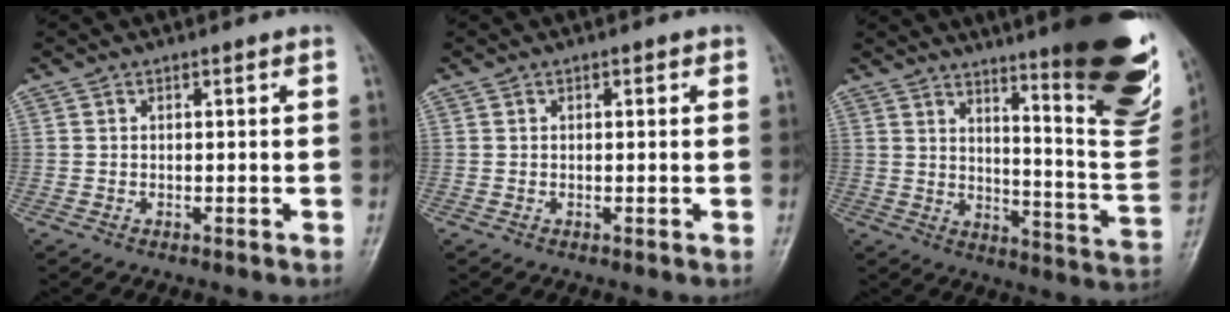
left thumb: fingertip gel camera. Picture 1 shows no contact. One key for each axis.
{"total": 1.0, "fx": 0.4, "fy": 0.6, "fz": 0.8, "tx": -0.006, "ty": 0.001, "tz": 0.002}
{"total": 25.5, "fx": 14.5, "fy": 4.7, "fz": 20.5, "tx": -0.234, "ty": -0.079, "tz": 0.200}